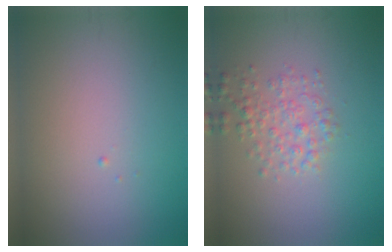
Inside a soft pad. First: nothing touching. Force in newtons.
{"total": 2.5, "press": 2.5, "slide": 0.1}